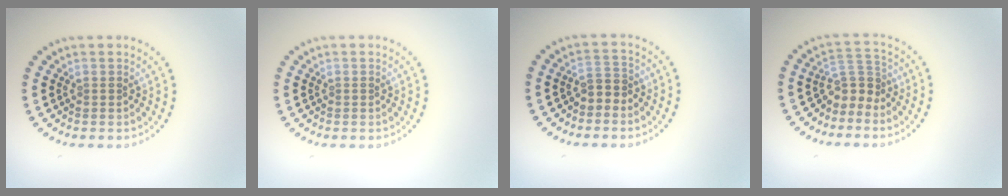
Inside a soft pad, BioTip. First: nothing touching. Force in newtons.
{"total": 0.0}
{"total": 1.8, "press": 1.5, "slide": 0.9}
{"total": 2.7, "press": 2.0, "slide": 1.9}